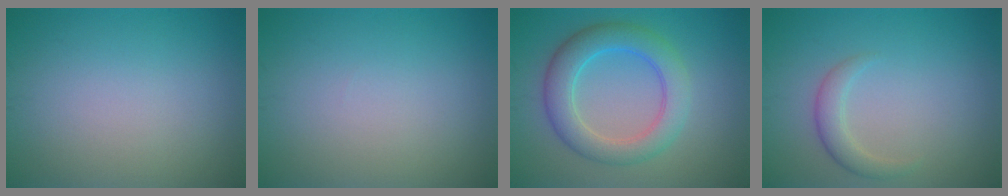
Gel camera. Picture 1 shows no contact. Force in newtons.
{"total": 0.0}
{"total": 5.6, "press": 5.6, "slide": 0.1}
{"total": 2.0, "press": 2.0, "slide": 0.1}